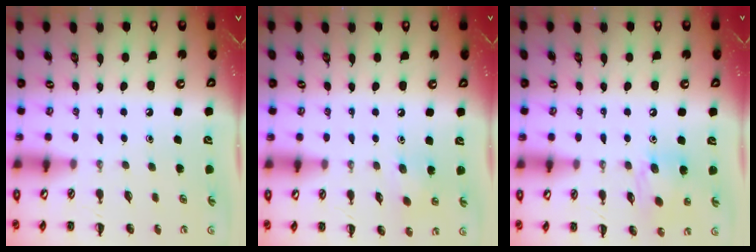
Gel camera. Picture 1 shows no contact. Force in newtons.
{"total": 5.4, "press": 5.3, "slide": 1.1}
{"total": 11.2, "press": 10.9, "slide": 2.4}